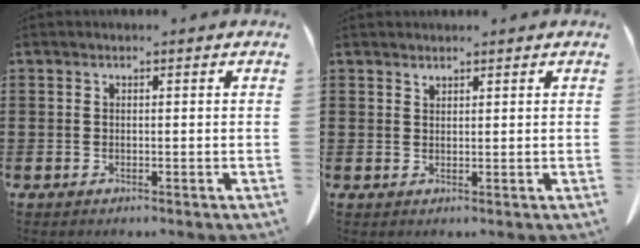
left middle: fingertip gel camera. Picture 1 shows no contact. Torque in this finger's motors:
{"motor_torque": [0.14, 0.09, 0.02, 0.00]}